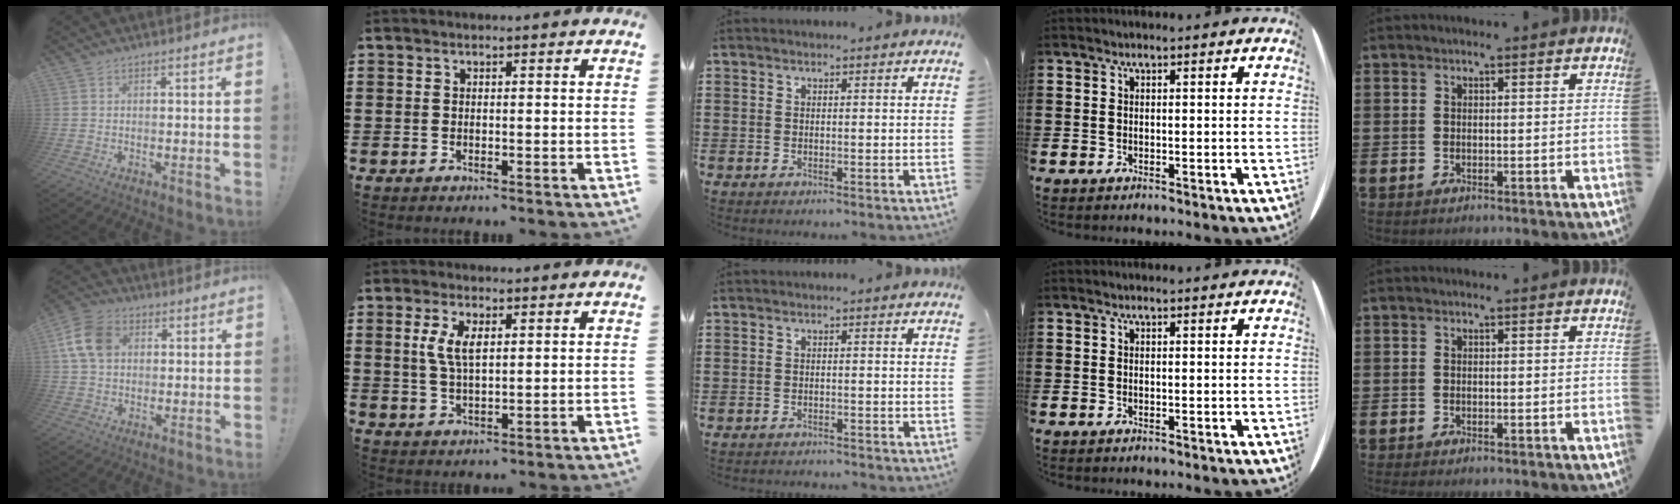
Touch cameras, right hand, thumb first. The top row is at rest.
{"thumb": {"total": 11.6, "force": [2.9, 8.7, 7.2], "torque": [-0.137, 0.014, 0.061]}, "index": {"total": 4.9, "force": [1.3, 2.1, 4.2], "torque": [-0.090, 0.008, 0.021]}, "middle": {"total": 1.1, "force": [-1.1, 0.0, 0.0], "torque": [-0.003, 0.002, -0.024]}}